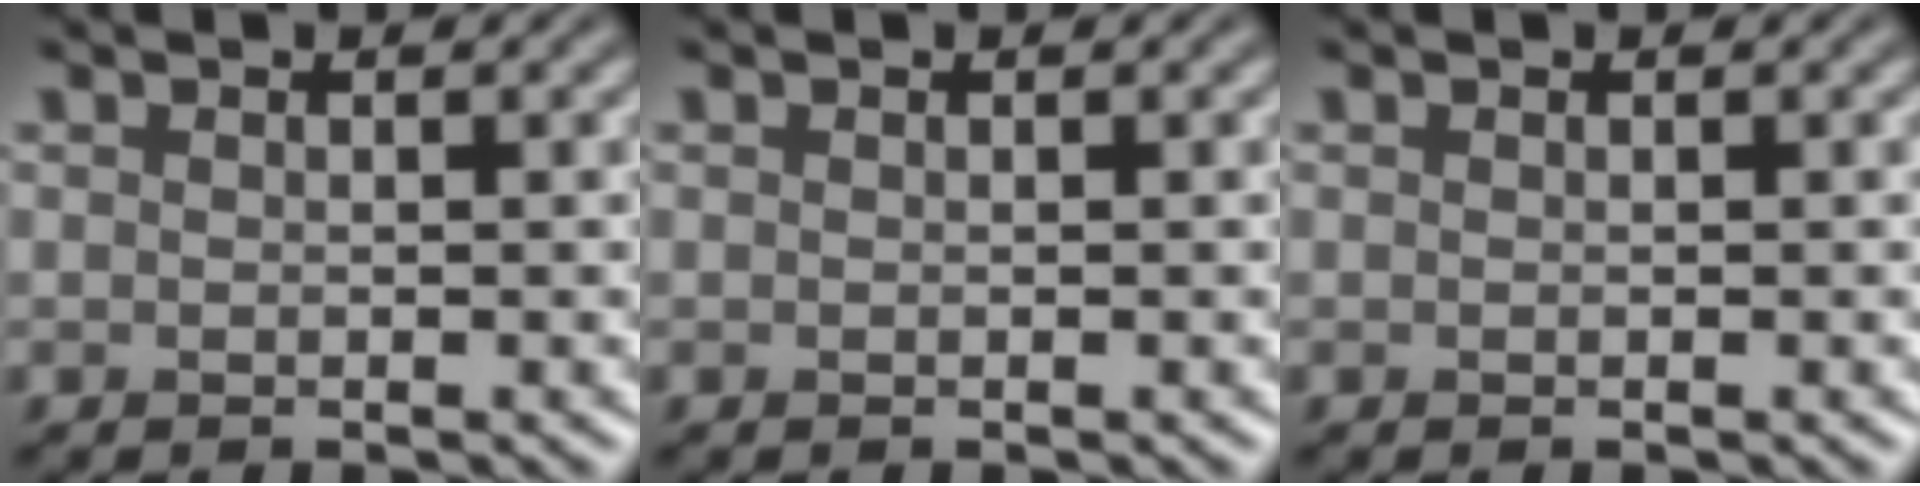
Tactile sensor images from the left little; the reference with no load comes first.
{"total": 0.0}
{"total": 0.0}